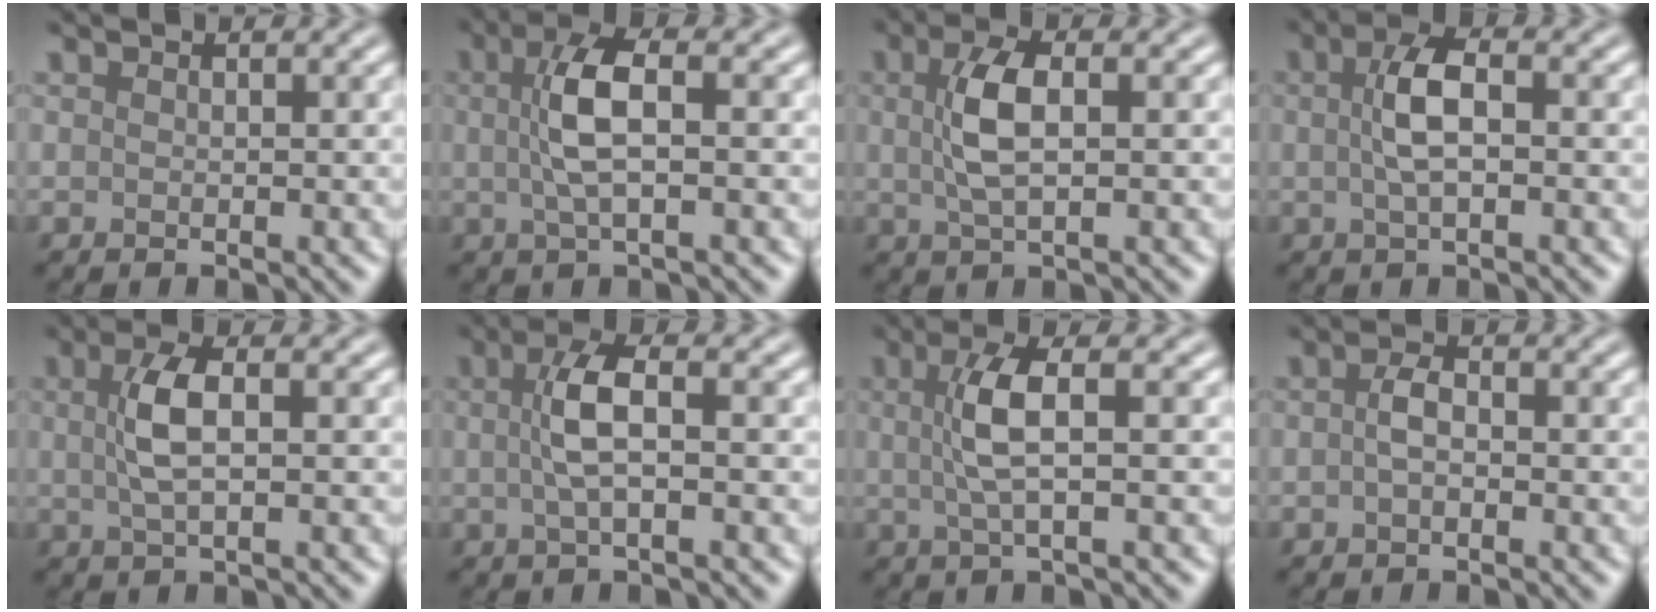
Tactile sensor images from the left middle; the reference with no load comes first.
{"total": 4.5, "force": [0.4, 1.4, 4.2], "torque": [-0.091, 0.012, 0.006]}
{"total": 4.0, "force": [0.6, 1.5, 3.6], "torque": [-0.084, 0.008, 0.010]}
{"total": 3.8, "force": [0.2, 1.6, 3.5], "torque": [-0.076, 0.008, 0.001]}
{"total": 3.6, "force": [0.5, 1.2, 3.3], "torque": [-0.076, 0.007, 0.008]}
{"total": 3.8, "force": [0.2, 1.1, 3.7], "torque": [-0.079, 0.010, 0.003]}
{"total": 3.7, "force": [0.5, 0.8, 3.6], "torque": [-0.079, 0.007, 0.008]}
{"total": 1.9, "force": [-0.3, 1.0, 1.5], "torque": [-0.035, 0.007, -0.010]}